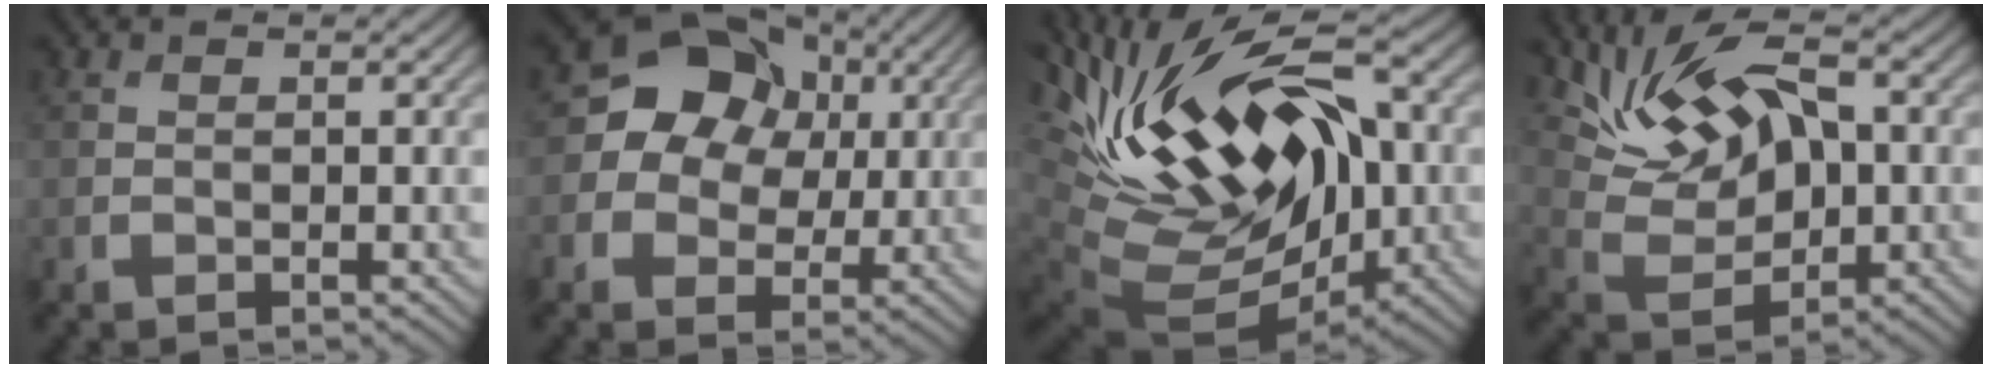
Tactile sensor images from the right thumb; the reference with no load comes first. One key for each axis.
{"total": 9.6, "fx": 1.8, "fy": 8.2, "fz": 4.6, "tx": -0.075, "ty": 0.015, "tz": 0.014}
{"total": 17.2, "fx": 2.2, "fy": 8.9, "fz": 14.5, "tx": -0.280, "ty": 0.012, "tz": 0.030}
{"total": 10.6, "fx": 4.2, "fy": 5.4, "fz": 8.0, "tx": -0.167, "ty": 0.006, "tz": 0.077}